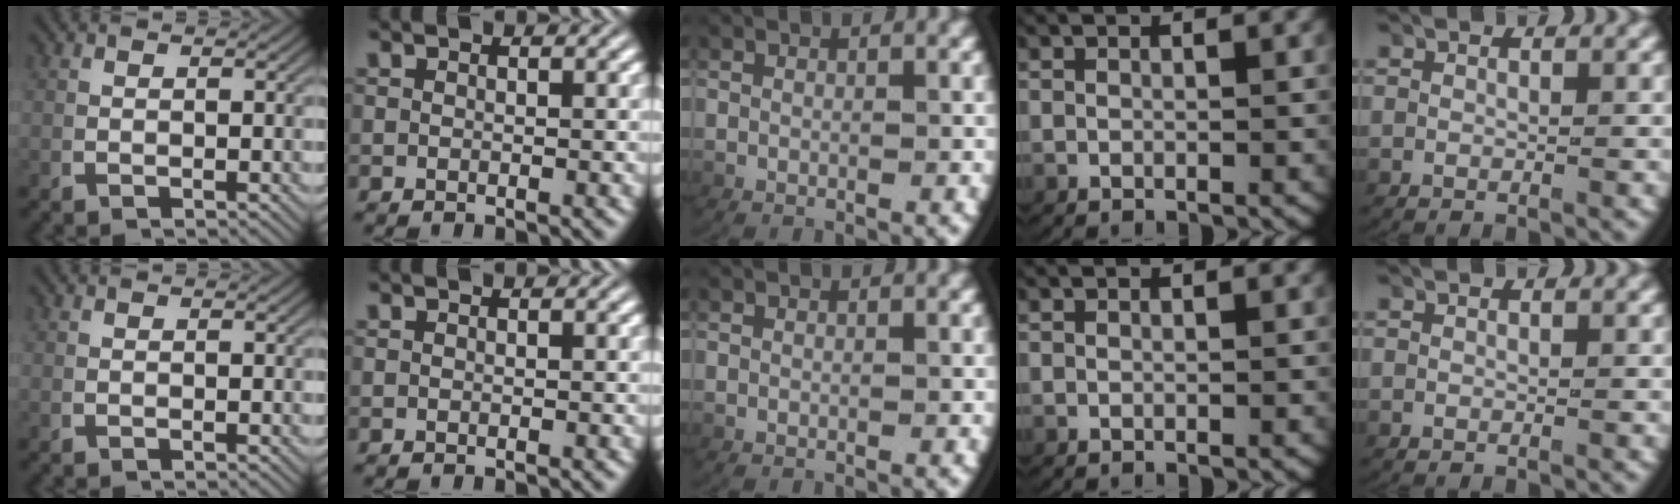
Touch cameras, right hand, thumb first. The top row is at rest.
{}